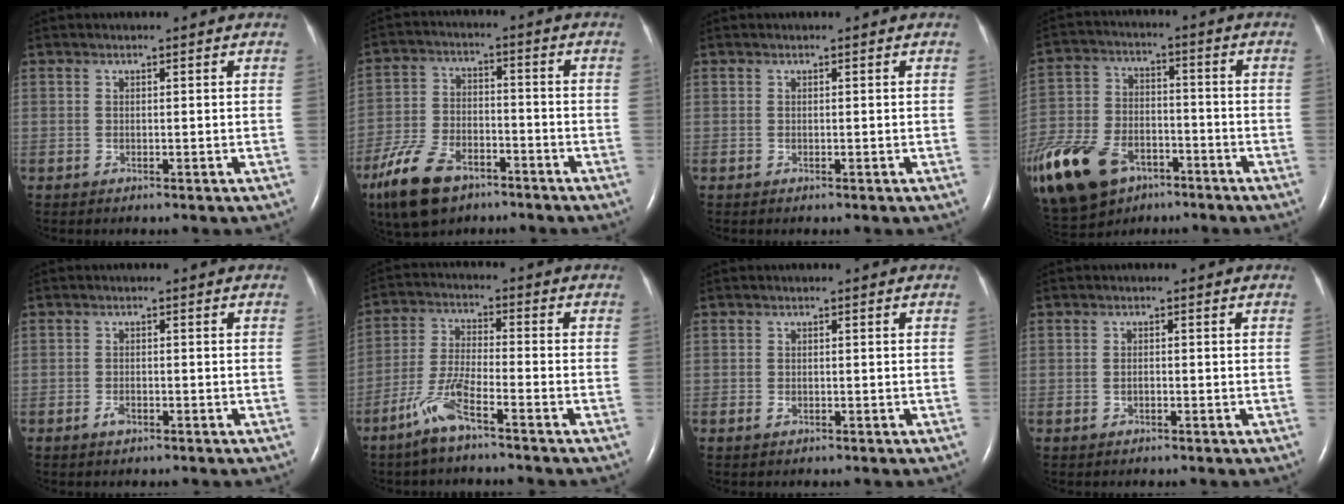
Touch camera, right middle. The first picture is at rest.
{"total": 11.6, "force": [-7.5, 5.5, 6.9], "torque": [-0.154, -0.012, -0.138]}
{"total": 0.0}
{"total": 29.4, "force": [-16.6, 17.8, 16.5], "torque": [-0.468, -0.039, -0.287]}
{"total": 1.4, "force": [-0.9, 0.6, 0.9], "torque": [-0.021, 0.000, -0.014]}
{"total": 7.1, "force": [-4.8, 0.6, 5.2], "torque": [-0.119, -0.008, -0.099]}
{"total": 0.8, "force": [-0.4, 0.5, 0.4], "torque": [-0.012, 0.000, -0.004]}
{"total": 0.8, "force": [-0.3, 0.4, 0.6], "torque": [-0.015, 0.001, -0.005]}